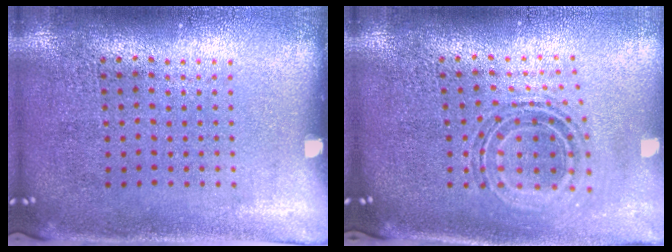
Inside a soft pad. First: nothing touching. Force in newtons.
{"total": 0.8, "press": 0.8, "slide": 0.3}